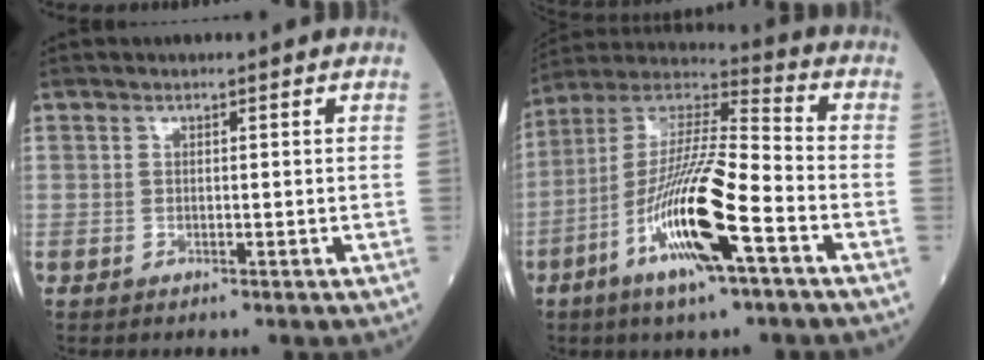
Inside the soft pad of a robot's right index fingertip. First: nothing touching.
{"total": 17.1, "force": [-6.7, 1.9, 15.6], "torque": [-0.311, -0.011, -0.127]}